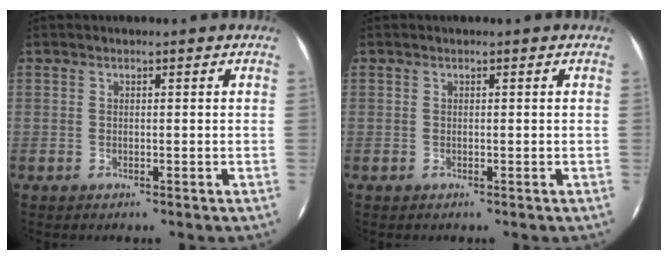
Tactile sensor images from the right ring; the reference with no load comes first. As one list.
[{"total": 0.0}]